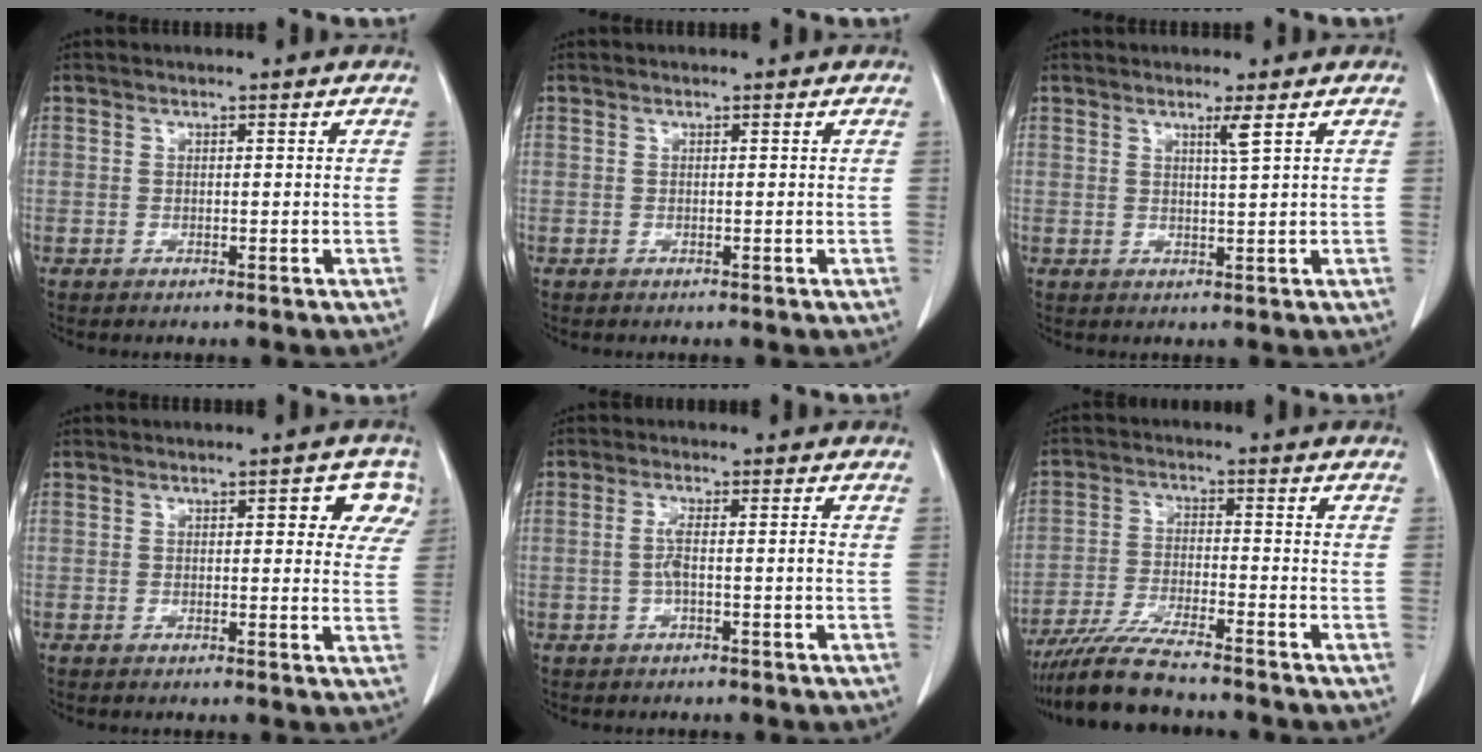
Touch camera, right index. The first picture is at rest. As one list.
[{"total": 0.0}, {"total": 1.9, "force": [1.1, -0.6, 1.5], "torque": [-0.031, -0.008, 0.021]}, {"total": 5.7, "force": [2.4, 2.5, 4.5], "torque": [-0.031, 0.013, 0.018]}, {"total": 2.2, "force": [-0.4, 0.5, 2.1], "torque": [-0.047, 0.002, -0.008]}, {"total": 8.6, "force": [-7.6, 0.3, 3.9], "torque": [-0.072, -0.023, -0.137]}]